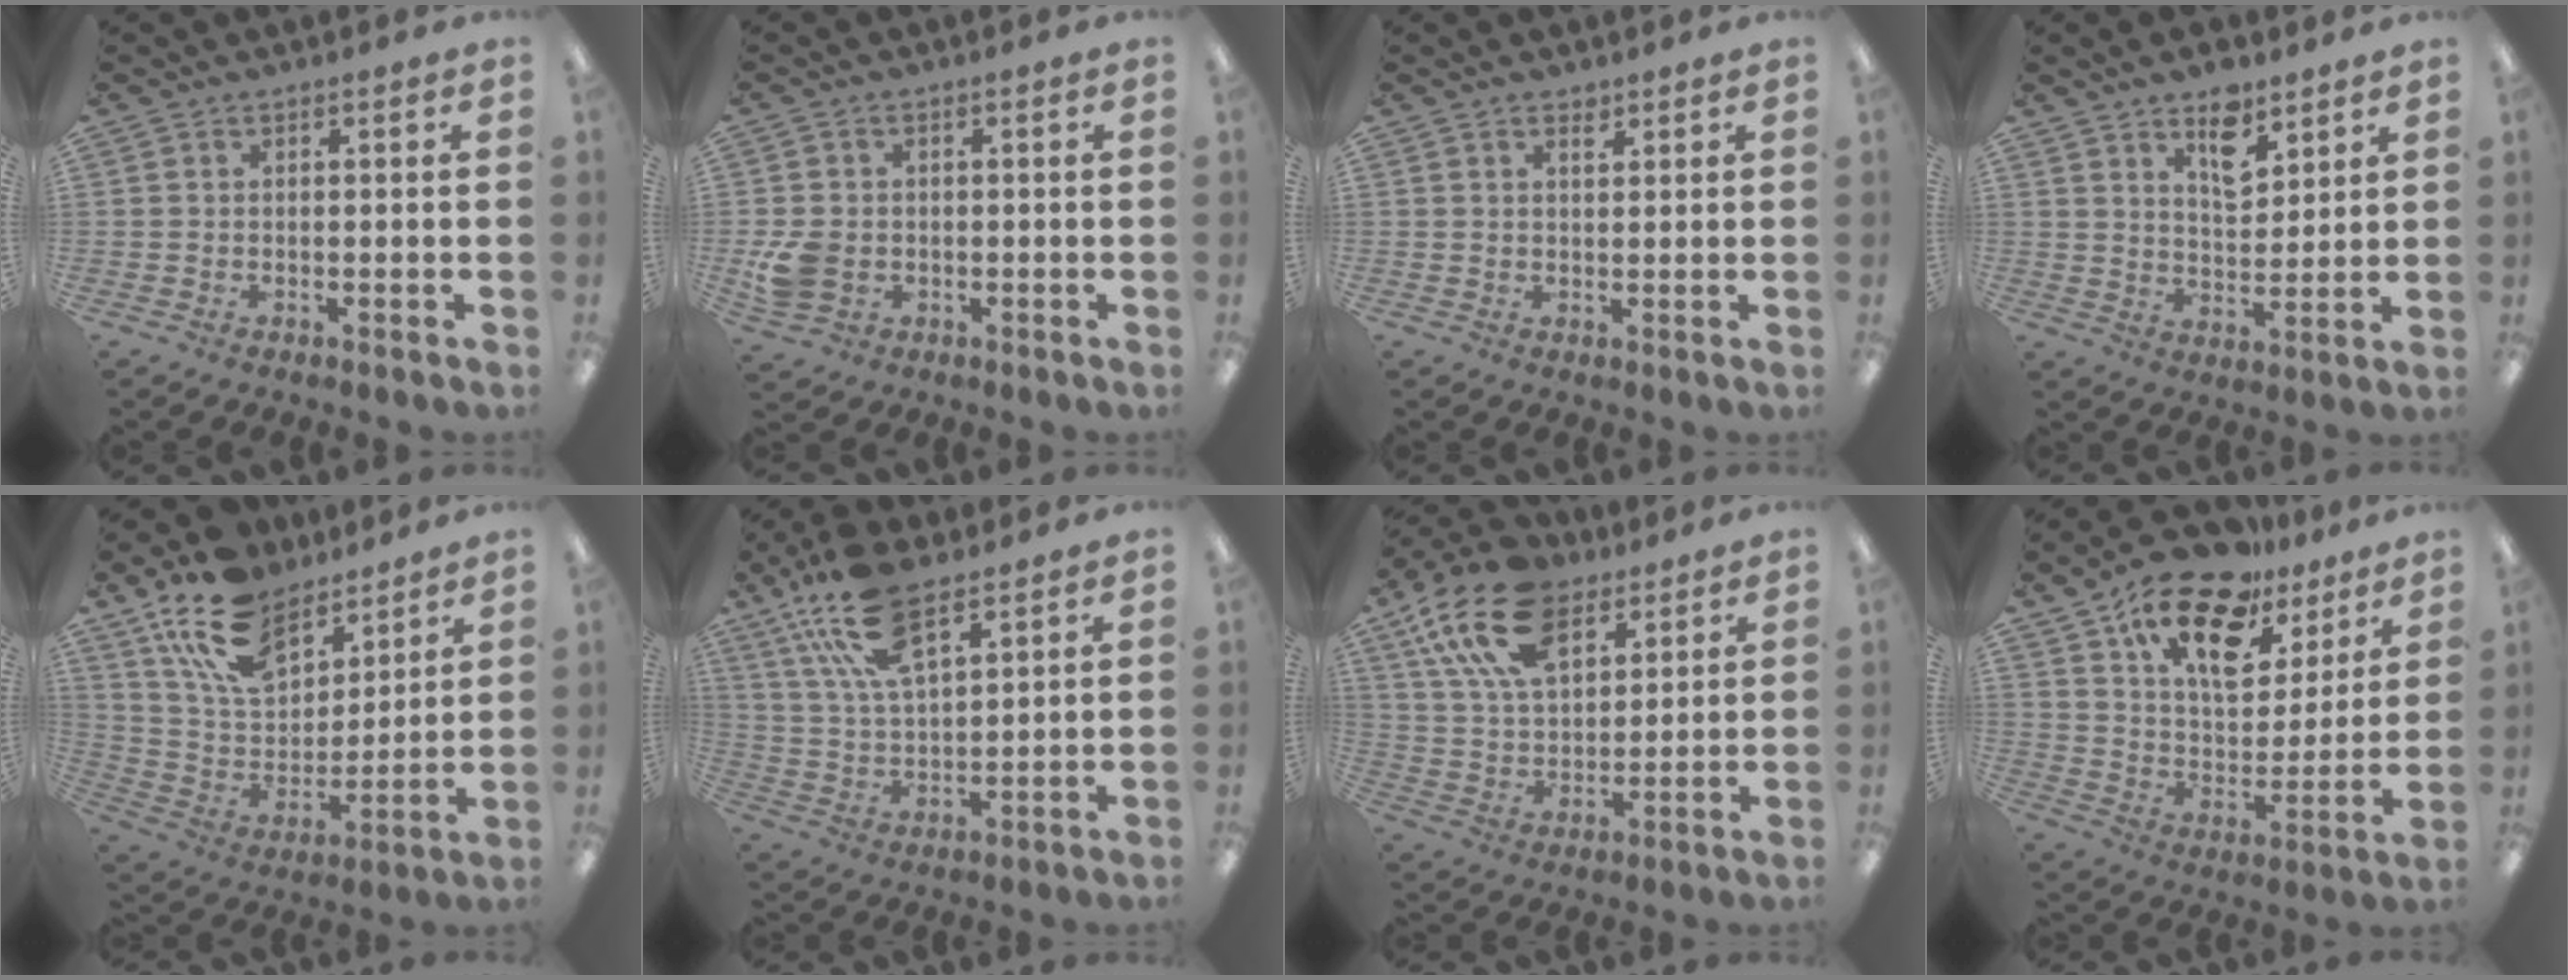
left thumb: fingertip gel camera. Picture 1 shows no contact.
{"total": 6.4, "force": [-1.3, 5.3, 3.4], "torque": [-0.059, 0.001, -0.023]}
{"total": 1.6, "force": [1.3, 0.6, 0.6], "torque": [-0.005, -0.003, 0.023]}
{"total": 9.2, "force": [6.1, 4.4, 5.3], "torque": [-0.064, -0.034, 0.102]}
{"total": 18.0, "force": [12.8, 9.6, 8.2], "torque": [-0.173, -0.060, 0.239]}
{"total": 16.0, "force": [10.3, 6.6, 10.3], "torque": [-0.211, -0.033, 0.182]}
{"total": 18.6, "force": [10.4, 10.2, 11.5], "torque": [-0.236, -0.026, 0.188]}
{"total": 19.1, "force": [12.4, 9.9, 10.7], "torque": [-0.177, -0.069, 0.219]}